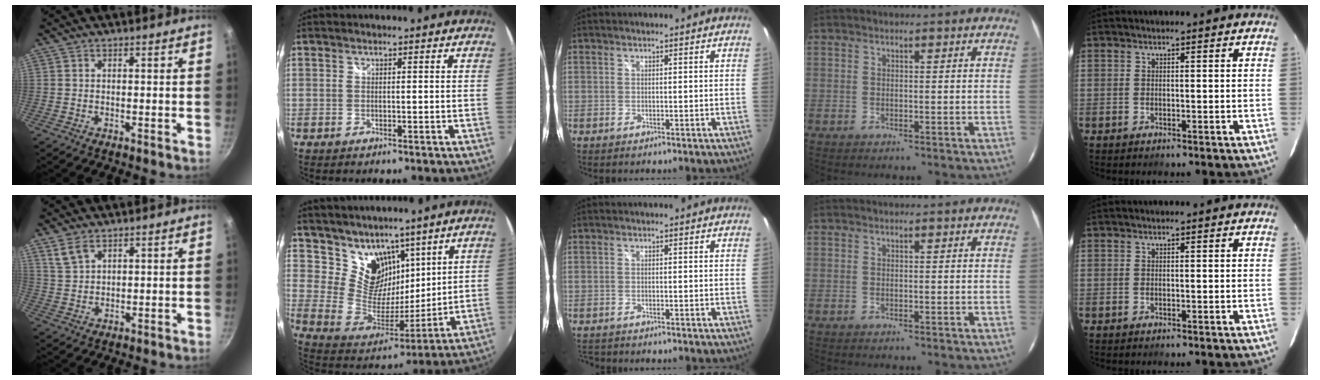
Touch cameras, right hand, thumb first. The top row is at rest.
{"thumb": {"total": 4.2, "force": [2.8, 2.1, 2.3], "torque": [-0.042, -0.010, 0.061]}, "index": {"total": 13.9, "force": [9.4, 8.8, 5.0], "torque": [-0.101, 0.004, 0.190]}, "middle": {"total": 2.9, "force": [-2.7, 0.8, 0.9], "torque": [-0.023, -0.012, -0.044]}}